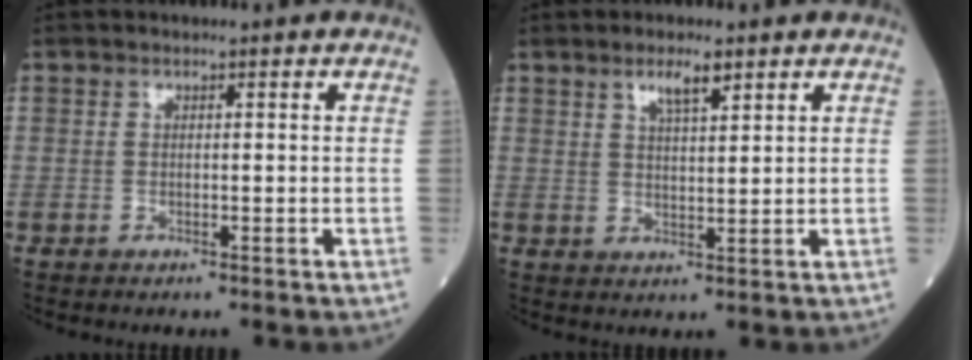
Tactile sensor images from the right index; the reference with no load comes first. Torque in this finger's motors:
{"motor_torque": [0.06, 0.06, 0.03, 0.01]}